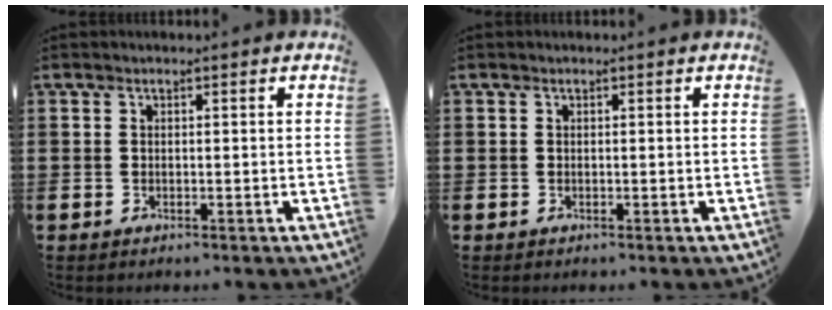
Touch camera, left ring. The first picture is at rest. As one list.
[{"total": 0.0}]